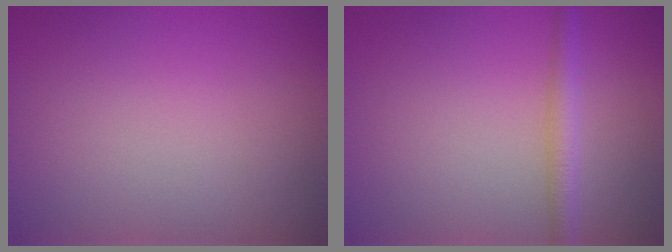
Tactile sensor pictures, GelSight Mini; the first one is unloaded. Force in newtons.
{"total": 2.2, "press": 2.2, "slide": 0.1}